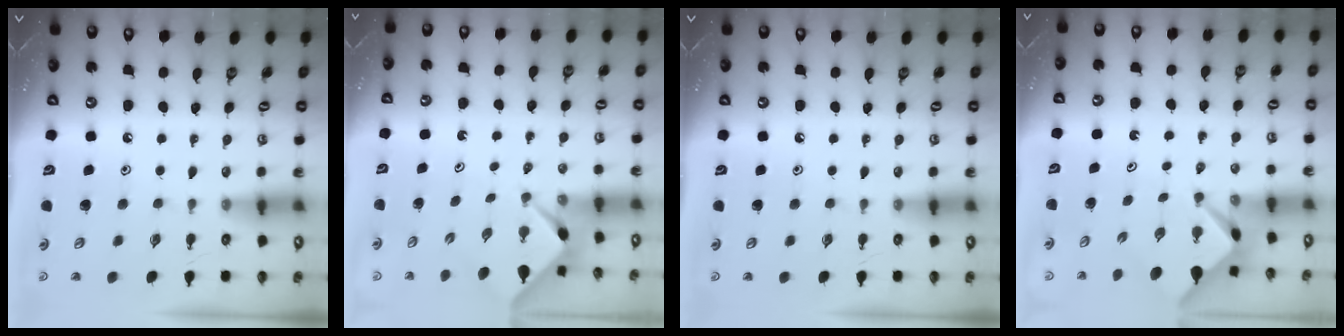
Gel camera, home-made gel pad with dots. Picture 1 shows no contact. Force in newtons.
{"total": 2.3, "press": 2.2, "slide": 0.3}
{"total": 0.0}
{"total": 2.9, "press": 2.9, "slide": 0.4}